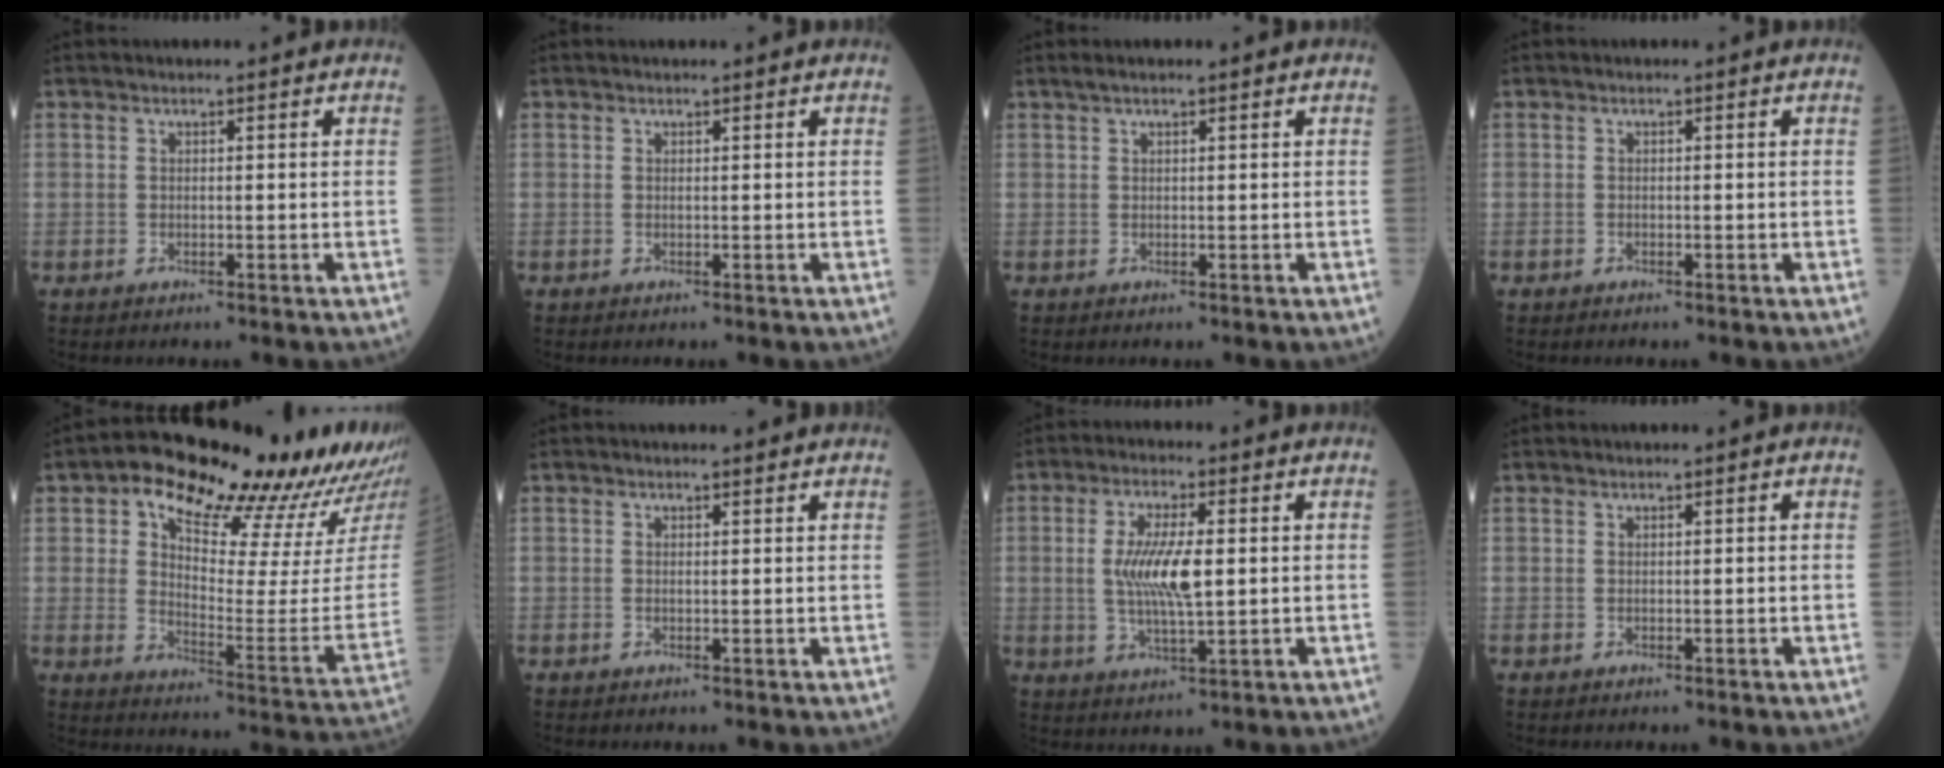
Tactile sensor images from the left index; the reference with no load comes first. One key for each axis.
{"total": 0.6, "fx": 0.6, "fy": 0.1, "fz": 0.3, "tx": -0.010, "ty": 0.007, "tz": 0.009}
{"total": 2.1, "fx": 1.7, "fy": 0.4, "fz": 1.3, "tx": -0.024, "ty": 0.027, "tz": 0.030}
{"total": 0.0}
{"total": 22.0, "fx": 17.2, "fy": 4.1, "fz": 13.1, "tx": -0.190, "ty": -0.029, "tz": 0.229}
{"total": 1.5, "fx": 1.5, "fy": 0.1, "fz": 0.2, "tx": -0.013, "ty": -0.001, "tz": 0.016}
{"total": 7.8, "fx": 0.6, "fy": 1.5, "fz": 7.7, "tx": -0.161, "ty": -0.003, "tz": 0.016}
{"total": 0.0}